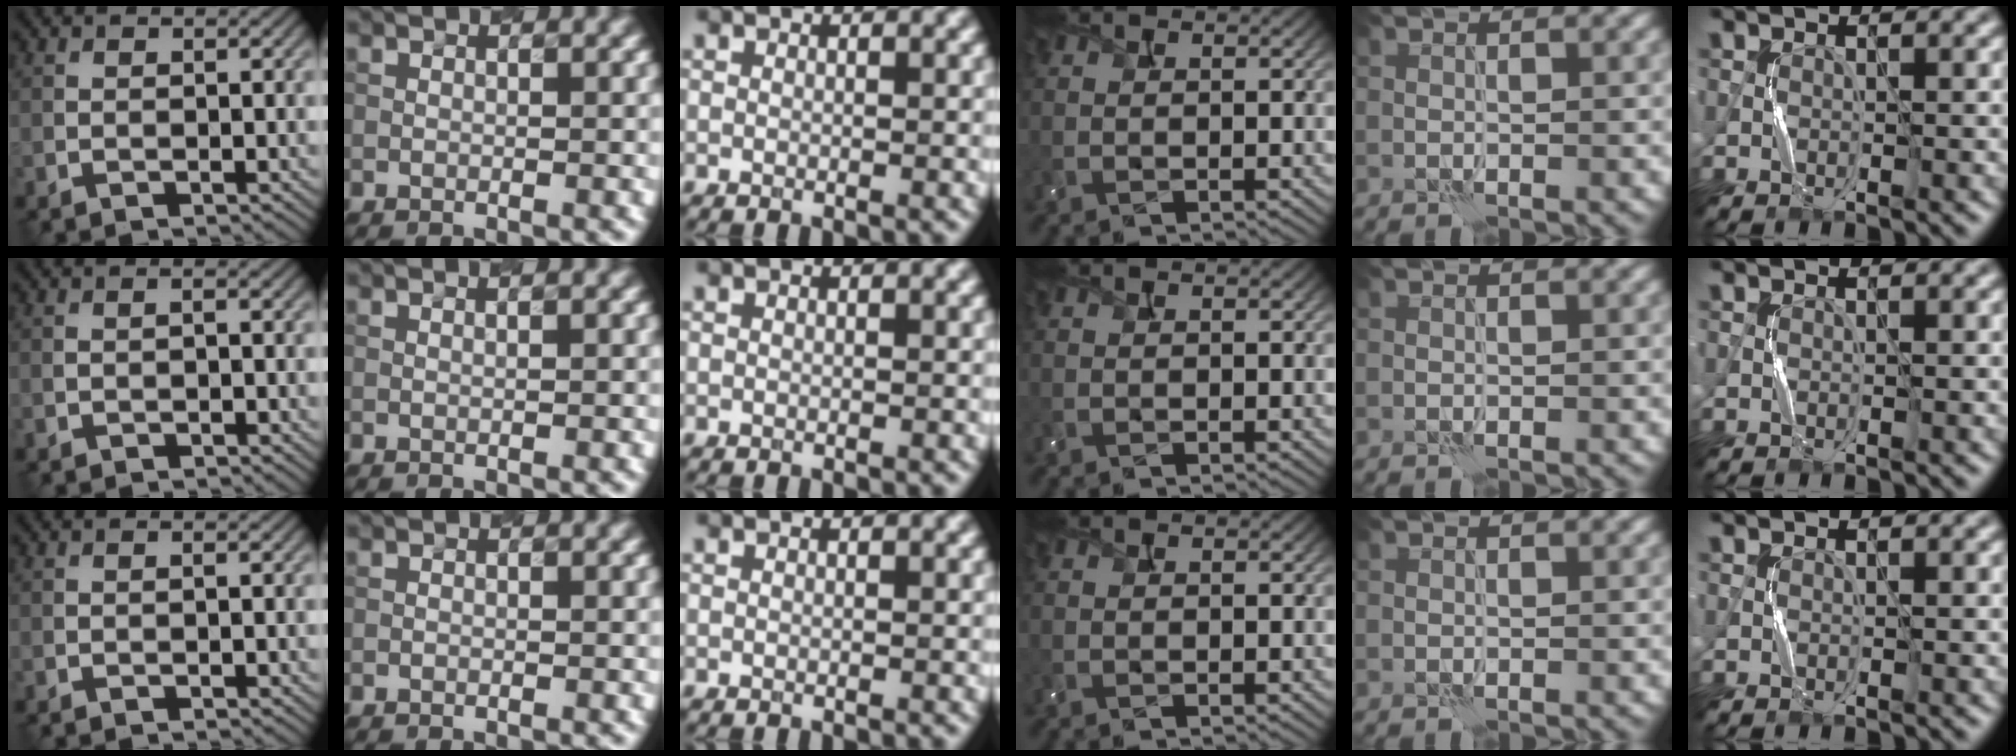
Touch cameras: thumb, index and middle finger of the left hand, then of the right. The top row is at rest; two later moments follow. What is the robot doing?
{"motion": "squeeze", "object": "bubble wrap"}